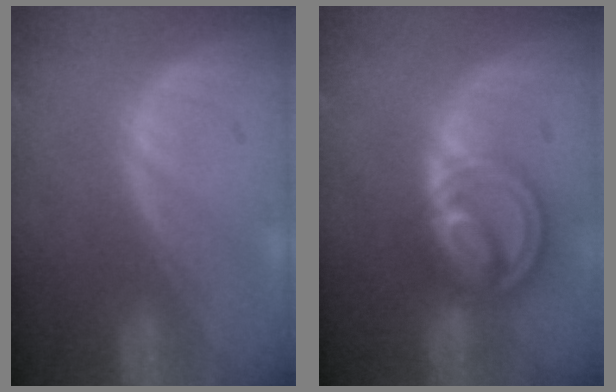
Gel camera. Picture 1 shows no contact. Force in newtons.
{"total": 8.7, "press": 7.3, "slide": 4.6}